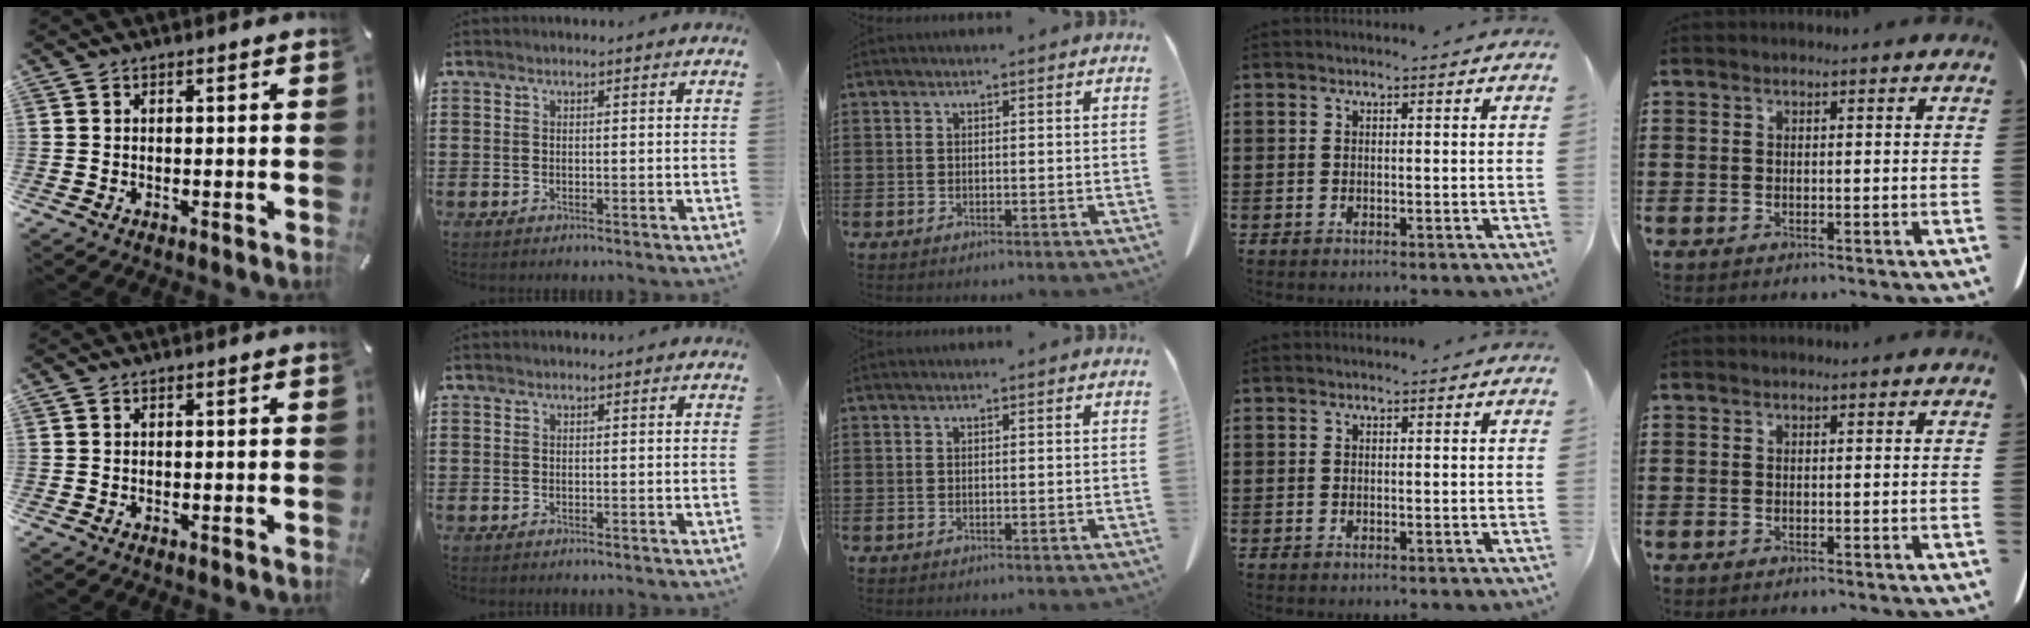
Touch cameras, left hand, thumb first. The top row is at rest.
{}